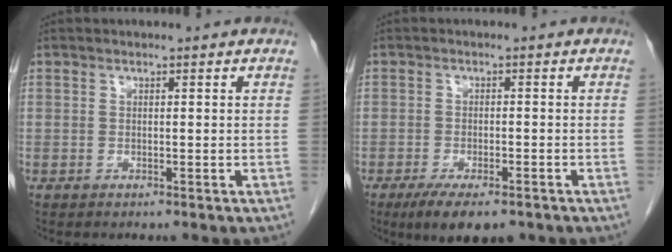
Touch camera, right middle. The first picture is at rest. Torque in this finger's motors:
{"motor_torque": [1.06, -0.69, 0.18, 0.12]}